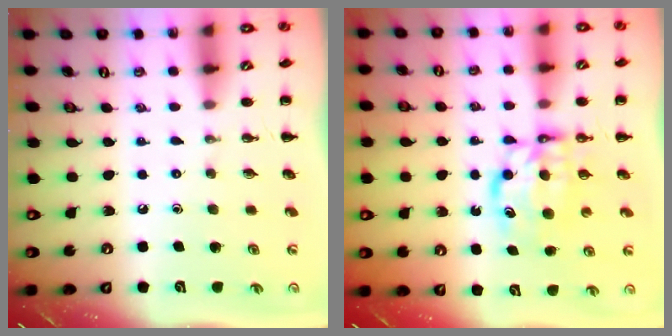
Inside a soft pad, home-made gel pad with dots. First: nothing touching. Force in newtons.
{"total": 6.9, "press": 6.8, "slide": 0.6}